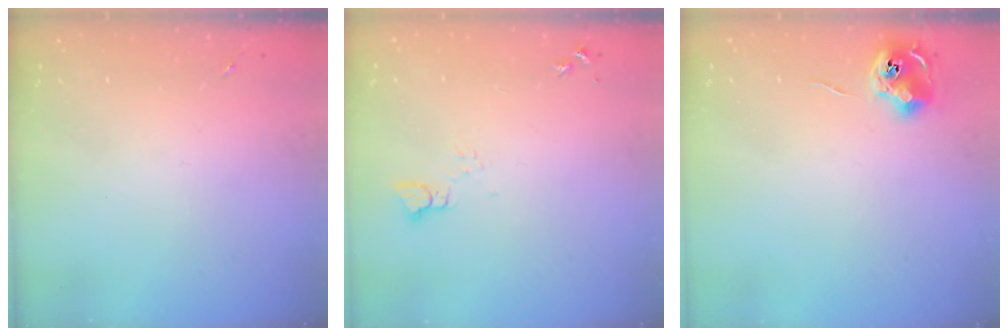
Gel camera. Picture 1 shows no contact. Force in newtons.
{"total": 3.5, "press": 3.5, "slide": 0.4}
{"total": 8.8, "press": 8.8, "slide": 0.1}